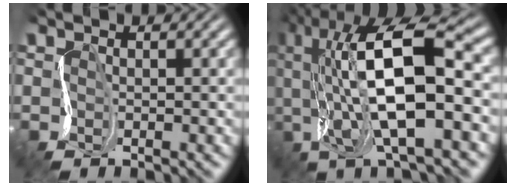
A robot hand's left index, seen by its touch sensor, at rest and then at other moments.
{"total": 11.7, "force": [1.6, 4.0, 10.9], "torque": [-0.224, 0.016, 0.028]}